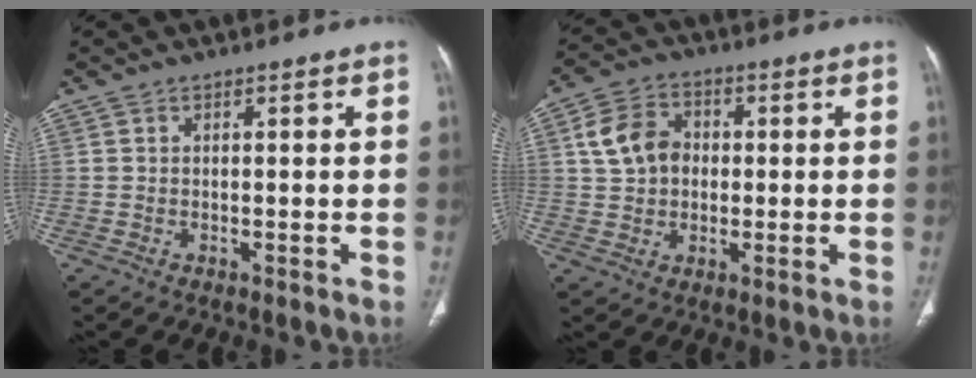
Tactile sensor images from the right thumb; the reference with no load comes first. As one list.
[{"total": 8.9, "force": [1.2, 7.0, 5.4], "torque": [-0.084, 0.014, 0.016]}]